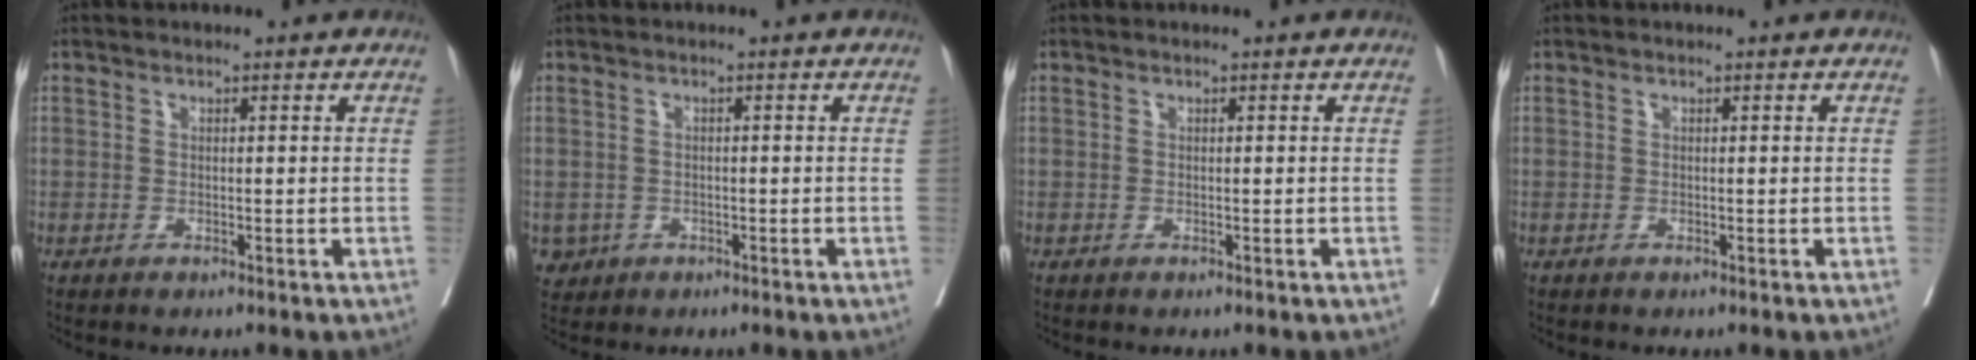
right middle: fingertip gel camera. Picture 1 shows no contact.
{"total": 3.5, "force": [-1.5, 3.1, 0.5], "torque": [-0.006, 0.005, -0.020]}
{"total": 0.0}
{"total": 0.0}